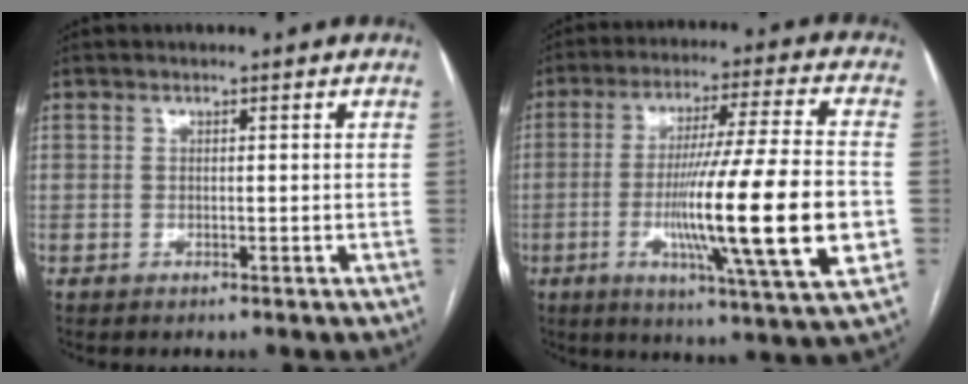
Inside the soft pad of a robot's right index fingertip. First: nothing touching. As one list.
[{"total": 20.7, "force": [-4.1, -0.1, 20.3], "torque": [-0.318, -0.016, -0.070]}]